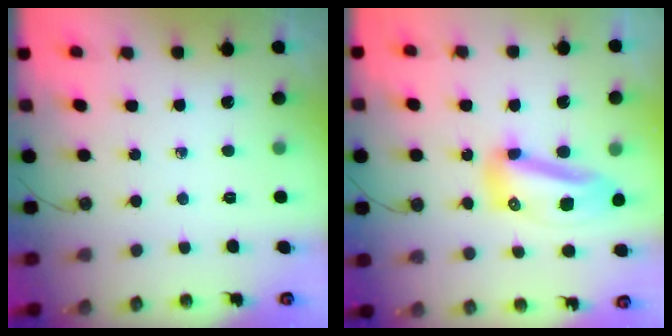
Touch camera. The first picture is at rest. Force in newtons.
{"total": 12.8, "press": 12.7, "slide": 1.2}